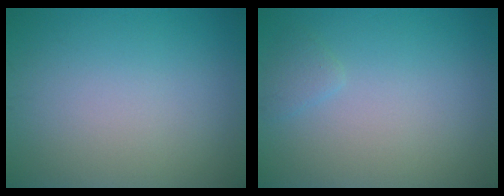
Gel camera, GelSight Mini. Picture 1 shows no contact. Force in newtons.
{"total": 0.9, "press": 0.9, "slide": 0.1}